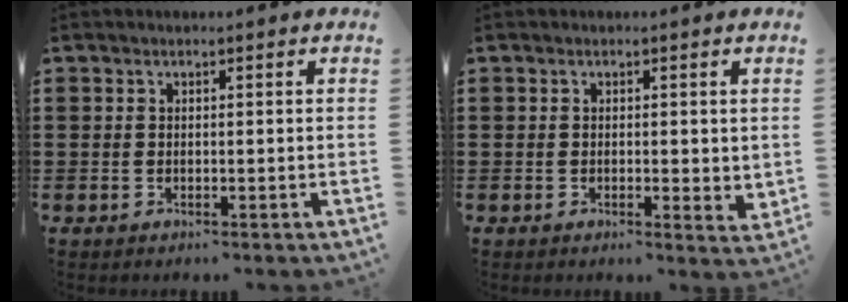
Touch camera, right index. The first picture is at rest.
{"total": 1.1, "force": [0.0, 0.4, 1.0], "torque": [-0.019, 0.002, -0.001]}